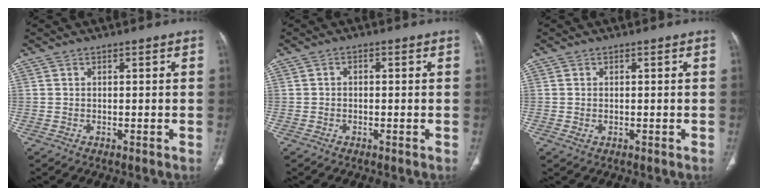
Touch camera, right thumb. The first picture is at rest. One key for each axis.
{"total": 0.9, "fx": -0.2, "fy": 0.7, "fz": 0.5, "tx": -0.004, "ty": 0.003, "tz": -0.007}
{"total": 0.9, "fx": -0.2, "fy": 0.6, "fz": 0.7, "tx": -0.020, "ty": 0.003, "tz": 0.001}